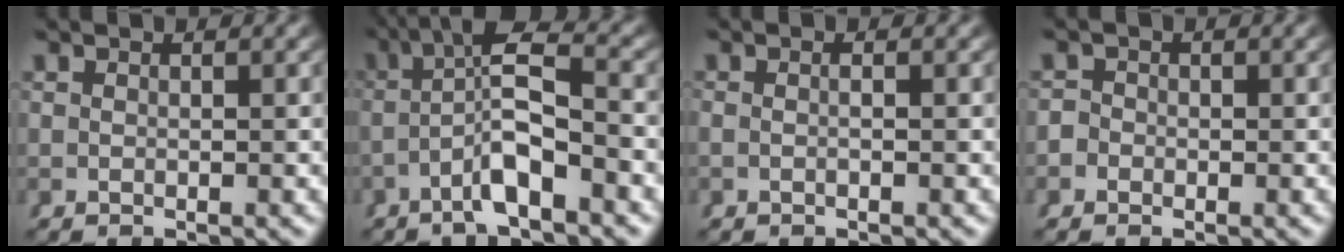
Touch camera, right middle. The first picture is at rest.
{"total": 5.8, "force": [0.3, 2.0, 5.4], "torque": [-0.090, 0.005, 0.003]}
{"total": 1.0, "force": [-0.3, 0.4, 0.9], "torque": [-0.016, 0.001, -0.007]}
{"total": 1.2, "force": [-0.9, 0.8, -0.1], "torque": [0.005, -0.005, -0.017]}